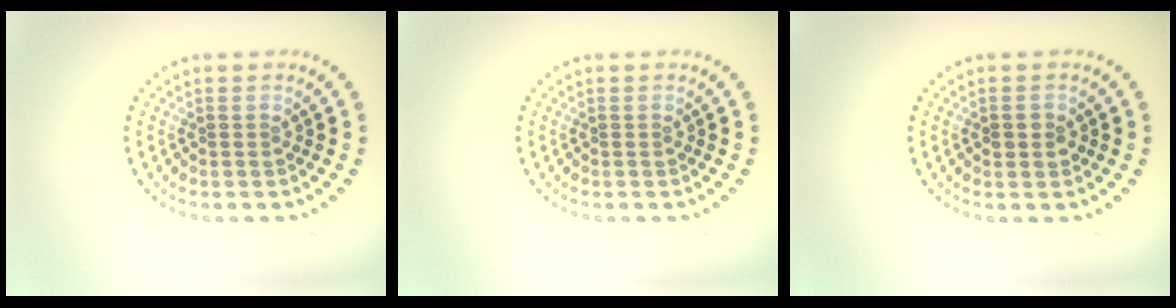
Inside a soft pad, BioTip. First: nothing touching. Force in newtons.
{"total": 0.0}
{"total": 1.4, "press": 1.3, "slide": 0.1}